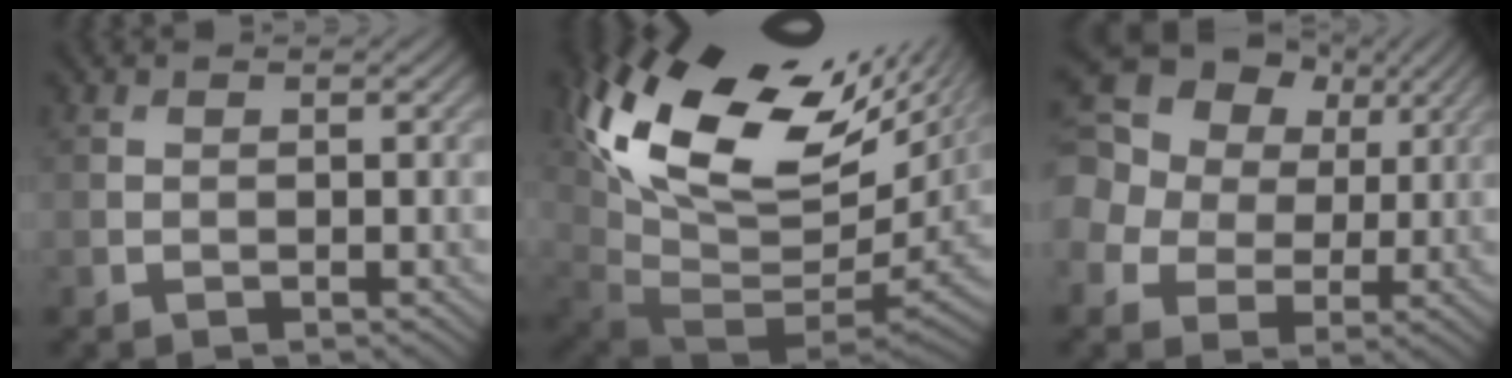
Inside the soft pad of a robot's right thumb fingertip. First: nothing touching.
{"total": 18.8, "force": [8.1, 9.3, 14.2], "torque": [-0.281, -0.013, 0.186]}
{"total": 17.4, "force": [6.0, 14.1, 8.1], "torque": [-0.241, 0.029, 0.108]}